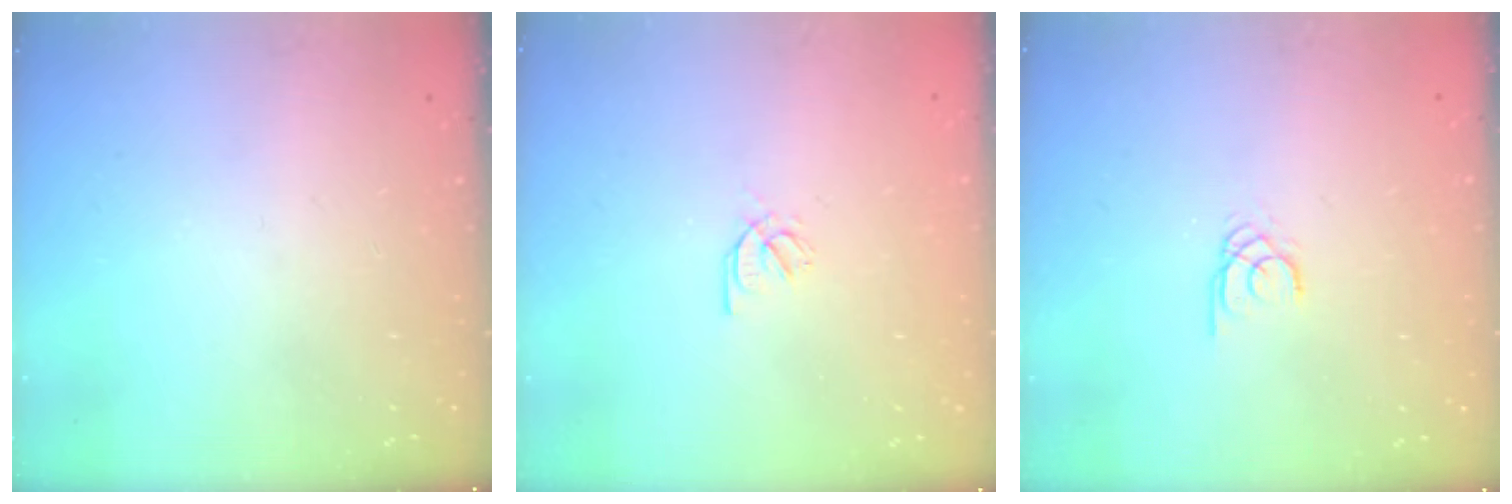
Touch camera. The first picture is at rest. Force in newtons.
{"total": 2.1, "press": 2.1, "slide": 0.2}
{"total": 1.5, "press": 1.5, "slide": 0.1}